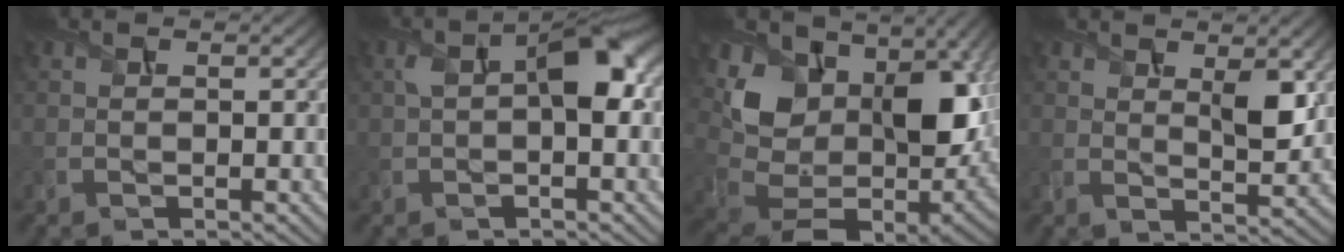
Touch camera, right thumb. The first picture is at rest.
{"total": 6.8, "force": [0.6, 3.2, 6.0], "torque": [-0.109, 0.009, 0.008]}
{"total": 15.0, "force": [3.8, 10.3, 10.2], "torque": [-0.190, -0.011, 0.084]}
{"total": 4.6, "force": [2.2, 1.8, 3.7], "torque": [-0.065, -0.010, 0.041]}